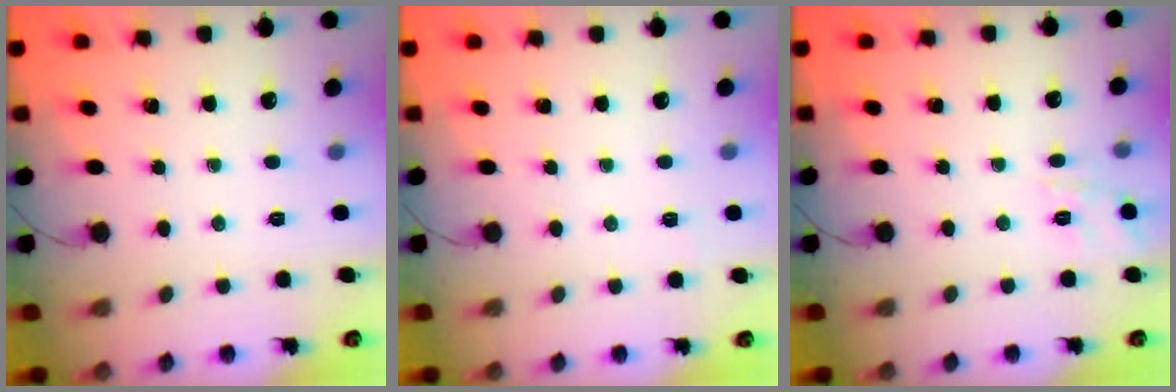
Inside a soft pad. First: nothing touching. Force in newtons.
{"total": 2.0, "press": 1.6, "slide": 1.2}
{"total": 10.6, "press": 10.6, "slide": 1.3}